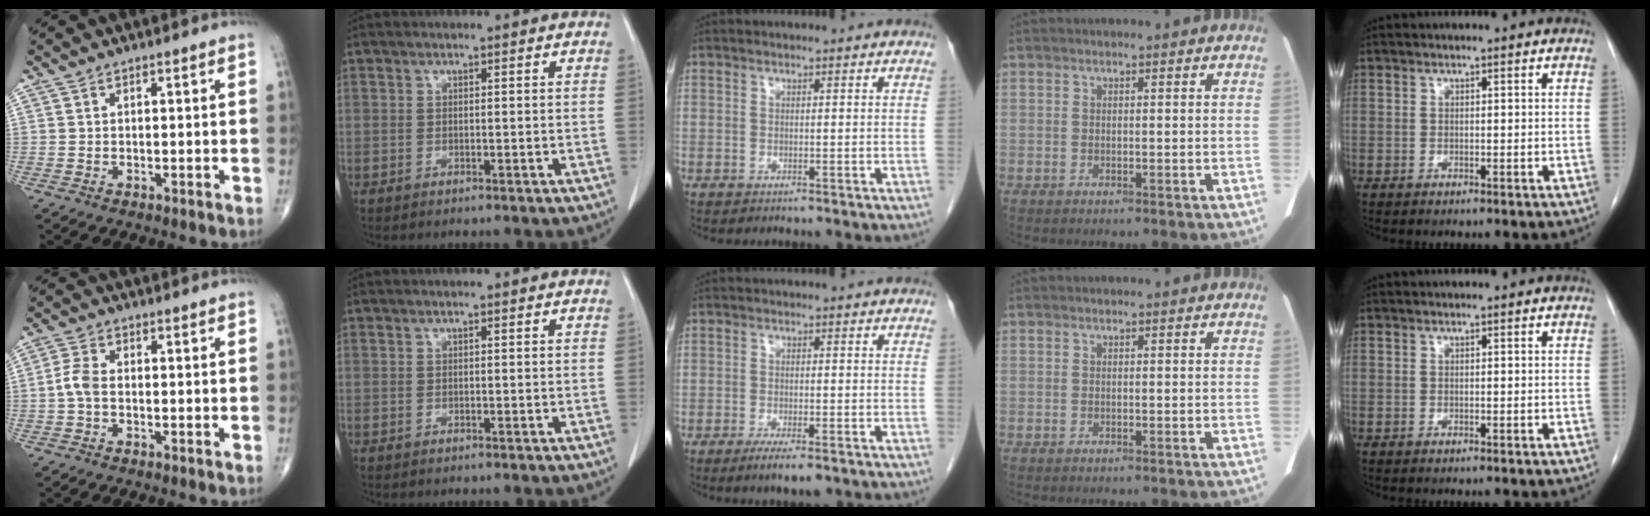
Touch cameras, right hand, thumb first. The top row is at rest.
{"thumb": {"total": 3.4, "force": [-0.7, 1.8, 2.7], "torque": [-0.062, 0.009, -0.021]}, "middle": {"total": 4.2, "force": [-2.7, 0.8, 3.0], "torque": [-0.050, -0.008, -0.041]}}